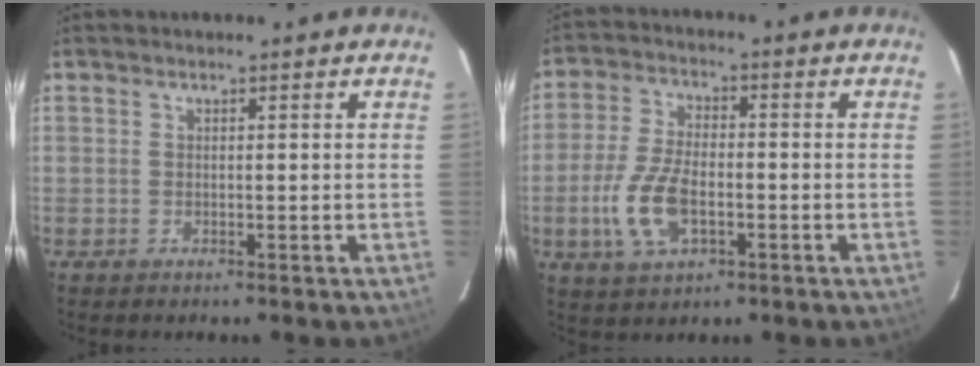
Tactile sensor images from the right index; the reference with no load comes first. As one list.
[{"total": 10.4, "force": [-3.0, 5.2, 8.5], "torque": [-0.186, -0.001, -0.054]}]